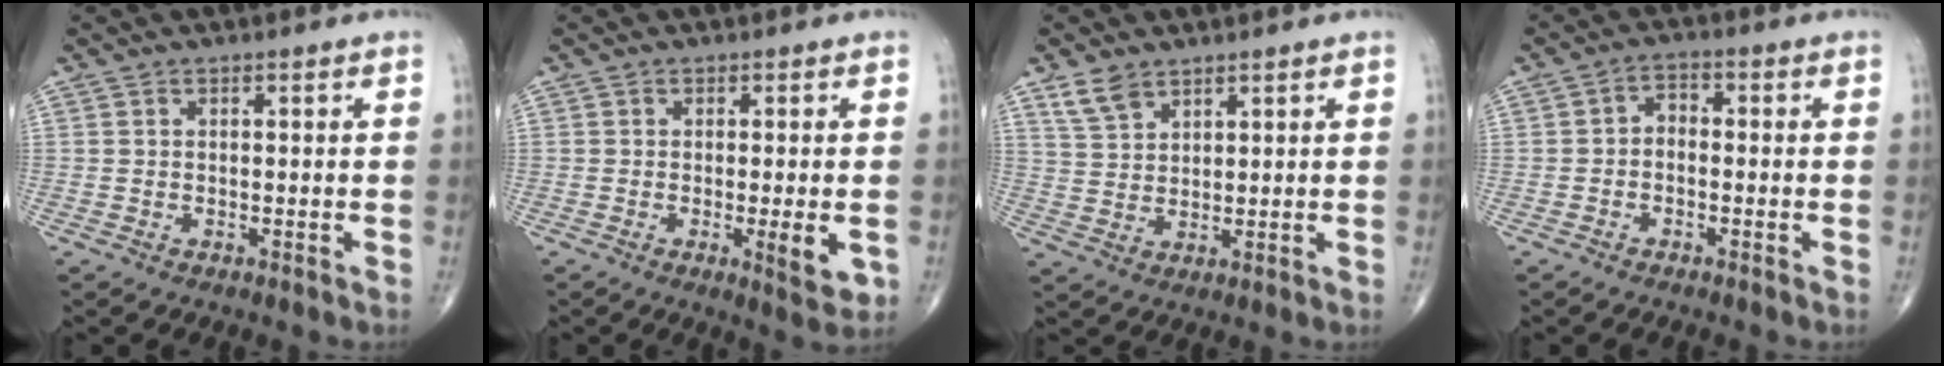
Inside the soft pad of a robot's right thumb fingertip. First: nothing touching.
{"total": 4.9, "force": [-1.0, 1.3, 4.6], "torque": [-0.065, -0.012, -0.015]}
{"total": 4.9, "force": [3.5, 2.7, 2.0], "torque": [-0.030, -0.015, 0.076]}
{"total": 2.9, "force": [-0.6, 2.0, 1.9], "torque": [-0.018, 0.019, -0.024]}